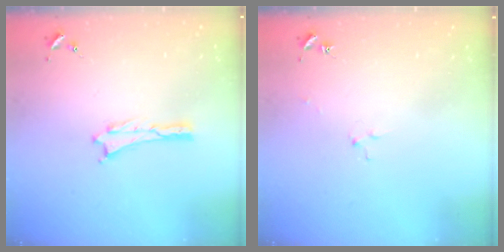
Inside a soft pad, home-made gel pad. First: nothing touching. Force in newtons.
{"total": 2.5, "press": 2.5, "slide": 0.3}